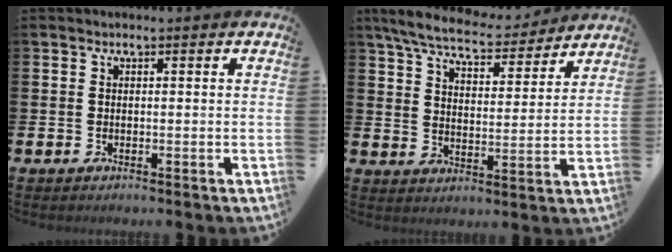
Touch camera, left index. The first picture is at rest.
{"total": 7.5, "force": [7.0, 1.4, 2.2], "torque": [-0.077, -0.040, 0.122]}